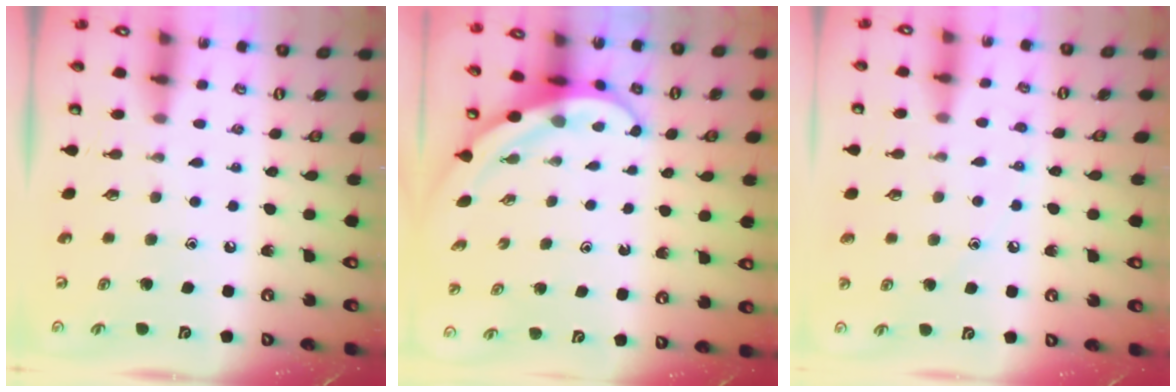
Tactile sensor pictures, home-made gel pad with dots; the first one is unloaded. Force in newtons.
{"total": 3.9, "press": 3.8, "slide": 0.3}
{"total": 4.9, "press": 4.9, "slide": 0.5}